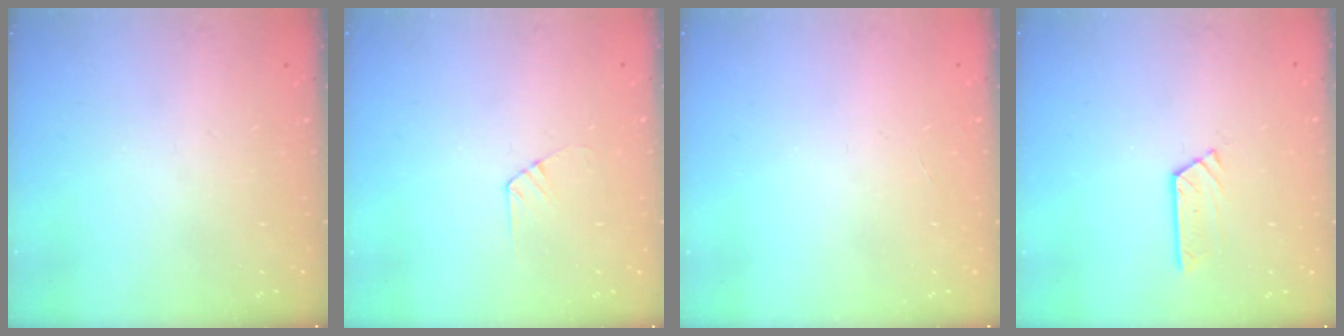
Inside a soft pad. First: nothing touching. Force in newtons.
{"total": 5.6, "press": 5.6, "slide": 0.5}
{"total": 0.0}
{"total": 4.8, "press": 4.8, "slide": 0.4}